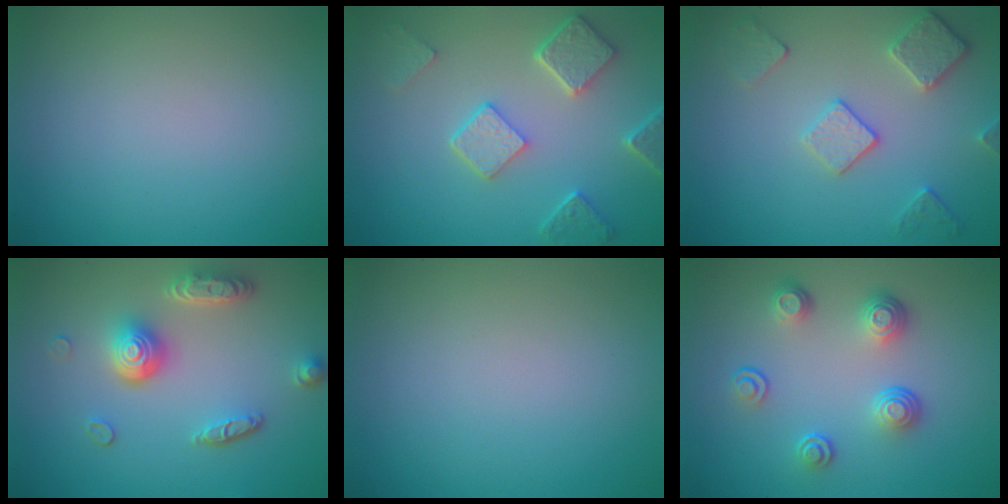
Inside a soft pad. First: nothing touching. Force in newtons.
{"total": 4.8, "press": 3.7, "slide": 3.0}
{"total": 3.6, "press": 3.1, "slide": 1.8}
{"total": 5.0, "press": 3.7, "slide": 3.3}
{"total": 0.0}
{"total": 4.0, "press": 3.0, "slide": 2.6}